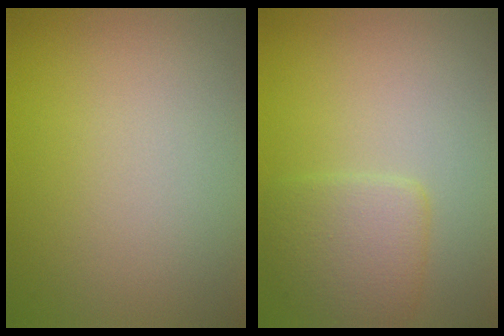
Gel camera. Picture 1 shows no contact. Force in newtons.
{"total": 2.8, "press": 2.8, "slide": 0.1}